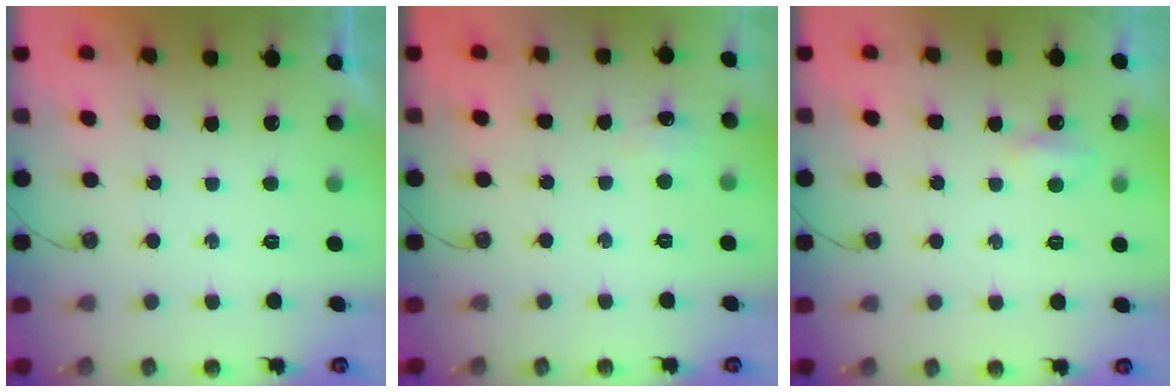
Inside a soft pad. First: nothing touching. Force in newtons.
{"total": 5.9, "press": 5.8, "slide": 0.8}
{"total": 2.9, "press": 2.9, "slide": 0.6}